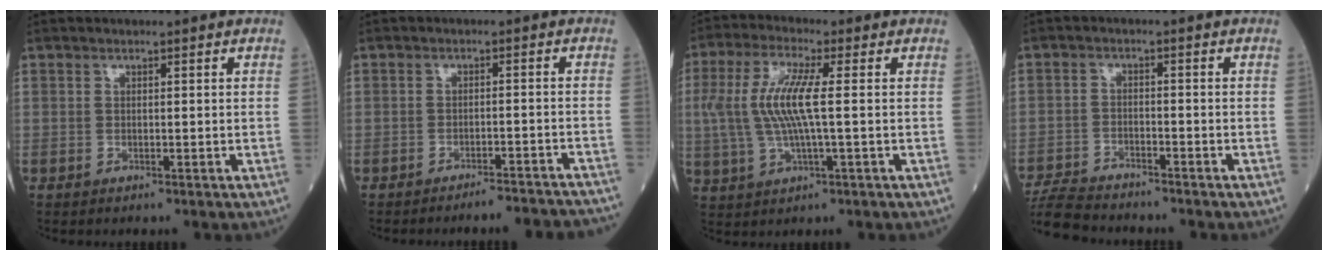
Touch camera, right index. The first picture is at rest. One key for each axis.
{"total": 10.0, "fx": -9.7, "fy": 0.5, "fz": 2.4, "tx": -0.006, "ty": 0.003, "tz": -0.113}
{"total": 9.3, "fx": 0.7, "fy": 1.4, "fz": 9.2, "tx": -0.208, "ty": 0.010, "tz": 0.012}
{"total": 7.6, "fx": -7.3, "fy": 1.3, "fz": 1.5, "tx": -0.027, "ty": -0.014, "tz": -0.134}